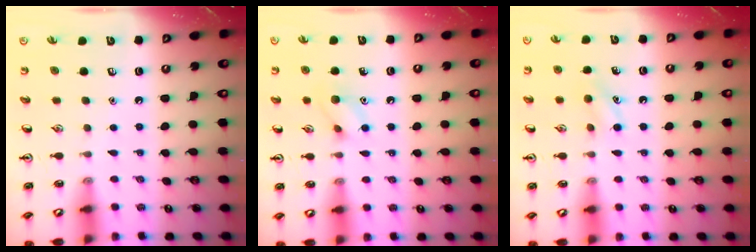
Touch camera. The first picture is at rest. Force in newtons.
{"total": 7.8, "press": 7.7, "slide": 0.9}
{"total": 7.3, "press": 7.1, "slide": 1.7}